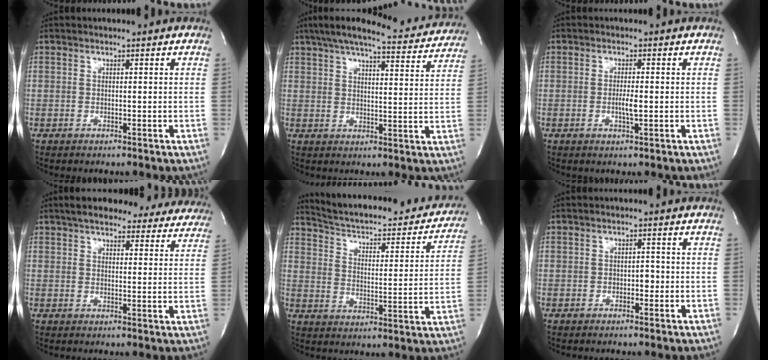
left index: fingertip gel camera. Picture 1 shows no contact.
{"total": 21.0, "force": [18.8, 2.9, 8.9], "torque": [-0.141, 0.002, 0.236]}
{"total": 2.3, "force": [-0.4, 0.2, 2.2], "torque": [-0.046, -0.003, -0.008]}
{"total": 21.7, "force": [19.0, 6.4, 8.2], "torque": [-0.113, 0.017, 0.223]}
{"total": 24.9, "force": [22.4, 6.1, 9.1], "torque": [-0.136, -0.031, 0.282]}
{"total": 1.6, "force": [-0.5, 1.0, 1.2], "torque": [-0.014, 0.004, -0.008]}